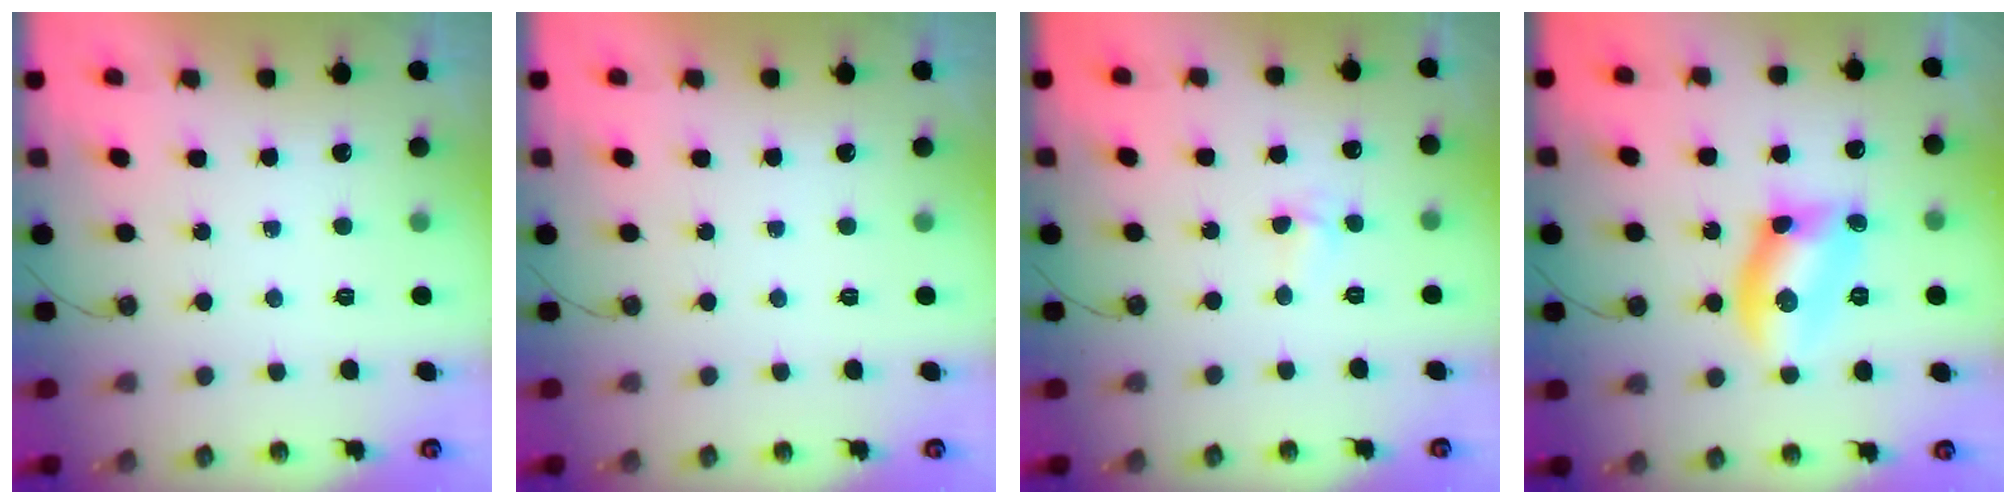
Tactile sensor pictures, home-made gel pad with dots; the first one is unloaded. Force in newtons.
{"total": 0.0}
{"total": 3.2, "press": 3.2, "slide": 0.4}
{"total": 10.3, "press": 10.3, "slide": 0.6}